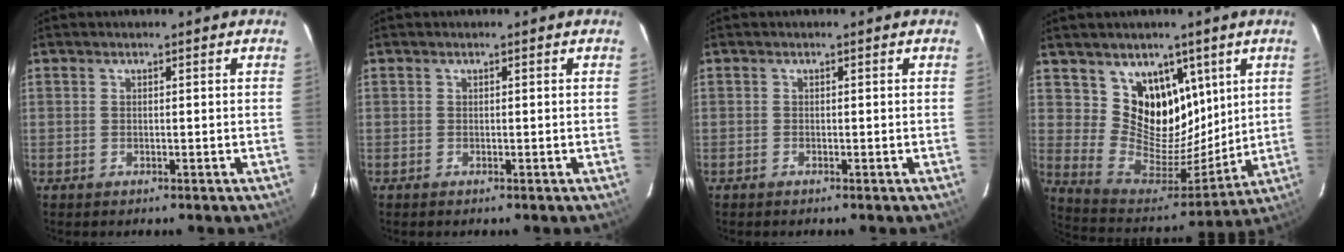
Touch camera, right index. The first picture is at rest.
{"total": 0.0}
{"total": 0.0}
{"total": 14.4, "force": [7.6, 10.8, 5.9], "torque": [-0.104, -0.020, 0.149]}